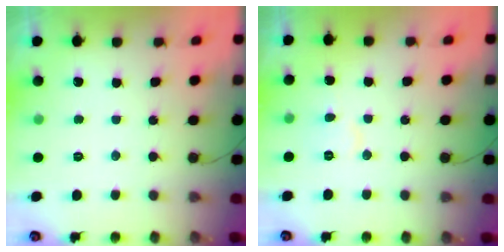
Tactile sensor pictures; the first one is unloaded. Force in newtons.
{"total": 4.1, "press": 4.1, "slide": 0.5}